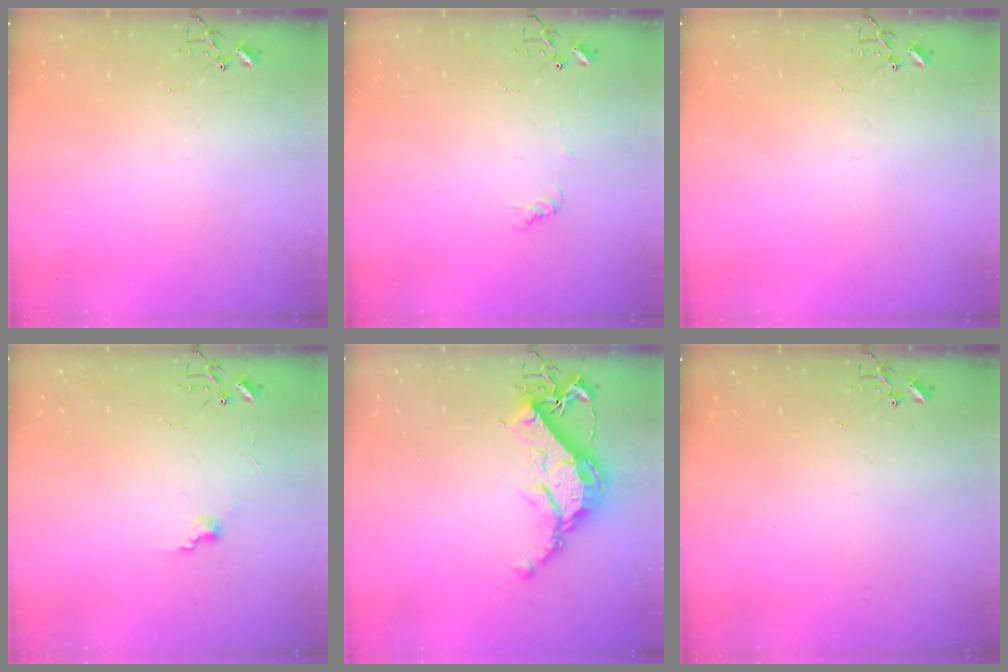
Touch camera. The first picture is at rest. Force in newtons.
{"total": 4.9, "press": 4.9, "slide": 0.7}
{"total": 0.0}
{"total": 5.9, "press": 5.9, "slide": 0.7}
{"total": 13.8, "press": 13.8, "slide": 1.1}
{"total": 0.0}